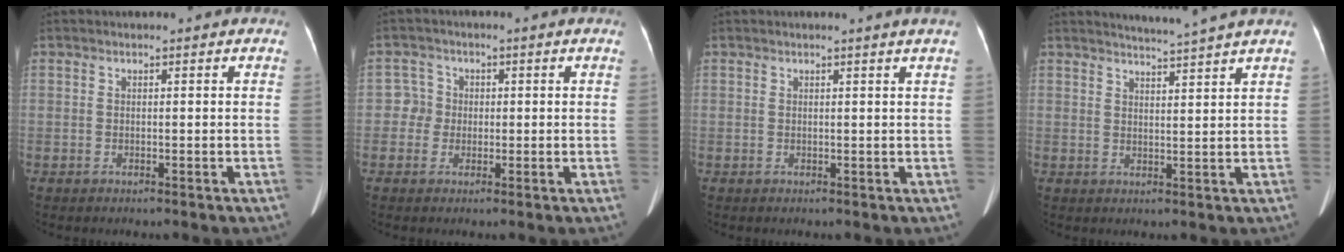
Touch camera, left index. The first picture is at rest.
{"total": 2.9, "force": [-0.2, 2.9, 0.1], "torque": [0.008, 0.011, -0.007]}
{"total": 1.4, "force": [1.1, -0.6, 0.6], "torque": [-0.020, -0.008, 0.017]}
{"total": 4.9, "force": [4.5, -1.6, 1.2], "torque": [-0.022, -0.003, 0.064]}